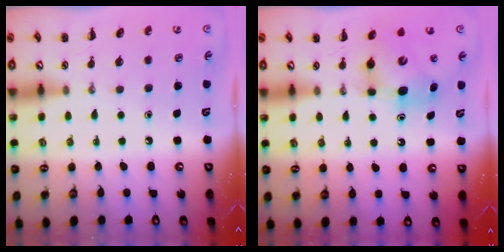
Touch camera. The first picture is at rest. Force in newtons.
{"total": 7.1, "press": 7.1, "slide": 0.5}